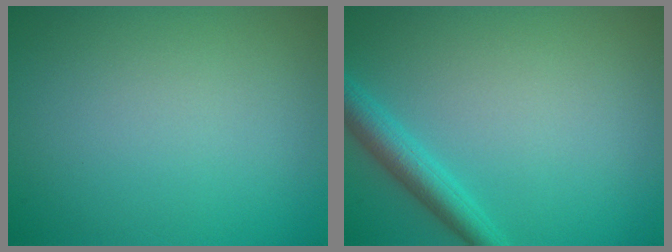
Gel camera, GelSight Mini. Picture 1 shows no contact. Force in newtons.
{"total": 3.0, "press": 3.0, "slide": 0.2}